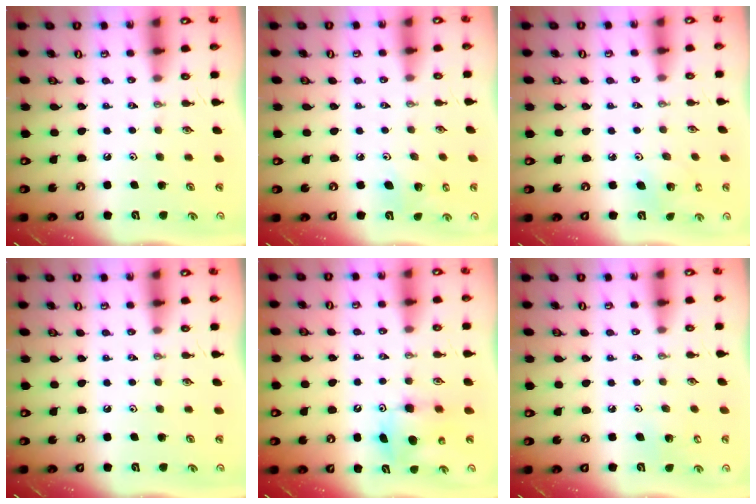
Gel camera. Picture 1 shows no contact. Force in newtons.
{"total": 5.4, "press": 5.1, "slide": 1.7}
{"total": 2.8, "press": 2.8, "slide": 0.2}
{"total": 0.0}
{"total": 8.9, "press": 8.9, "slide": 0.6}
{"total": 4.2, "press": 4.2, "slide": 0.2}